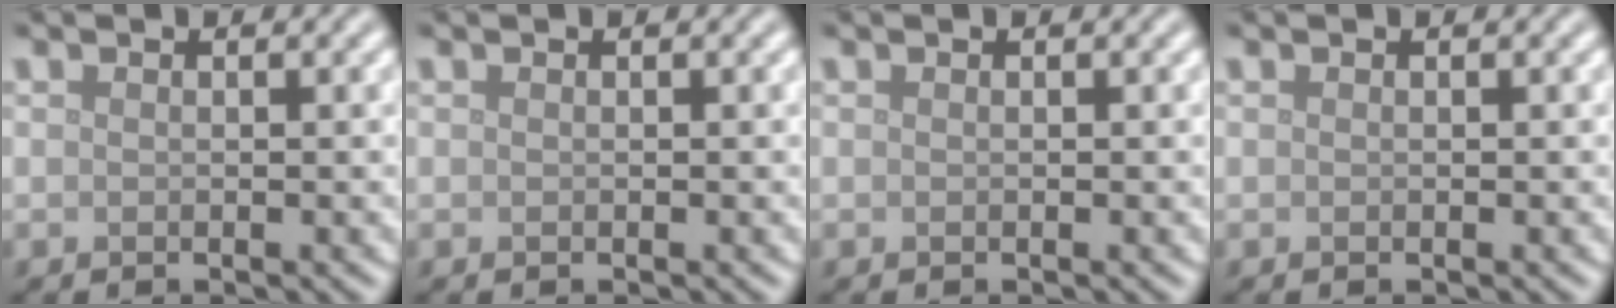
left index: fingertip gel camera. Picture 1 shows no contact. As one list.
[{"total": 0.0}, {"total": 0.0}, {"total": 0.0}]